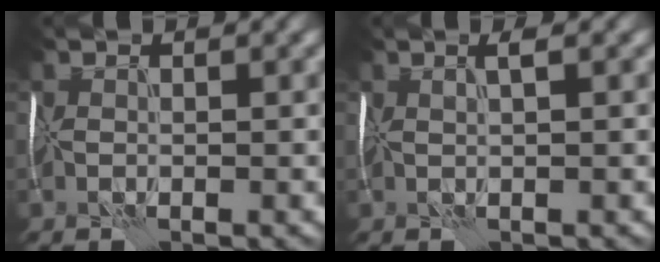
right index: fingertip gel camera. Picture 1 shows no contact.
{"total": 1.2, "force": [0.7, -0.4, 0.9], "torque": [-0.018, 0.004, 0.012]}